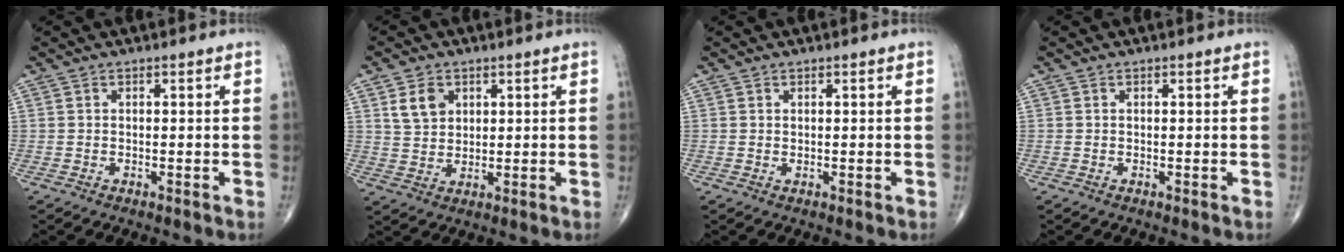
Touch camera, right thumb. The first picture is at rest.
{"total": 5.3, "force": [2.3, 3.9, 2.7], "torque": [-0.034, -0.011, 0.046]}
{"total": 0.0}
{"total": 0.0}